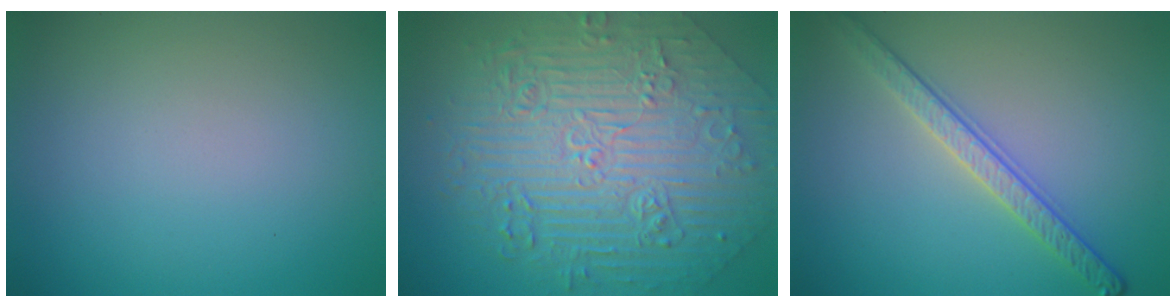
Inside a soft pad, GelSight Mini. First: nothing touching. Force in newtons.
{"total": 10.8, "press": 7.5, "slide": 7.8}
{"total": 3.3, "press": 2.9, "slide": 1.5}